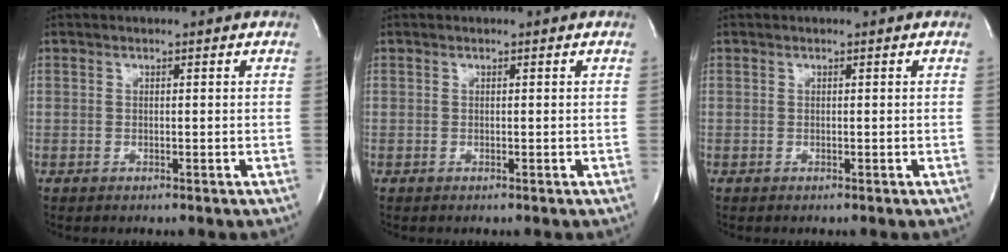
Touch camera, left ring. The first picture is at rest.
{"total": 0.0}
{"total": 0.0}